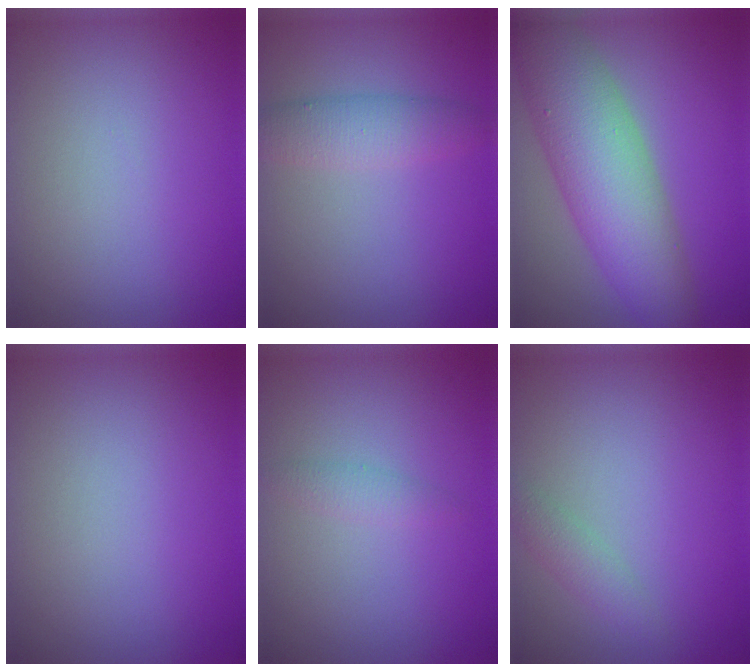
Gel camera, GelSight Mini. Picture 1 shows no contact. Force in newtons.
{"total": 2.9, "press": 2.9, "slide": 0.0}
{"total": 8.6, "press": 8.6, "slide": 0.1}
{"total": 0.0}
{"total": 1.2, "press": 1.2, "slide": 0.0}
{"total": 1.5, "press": 1.5, "slide": 0.0}